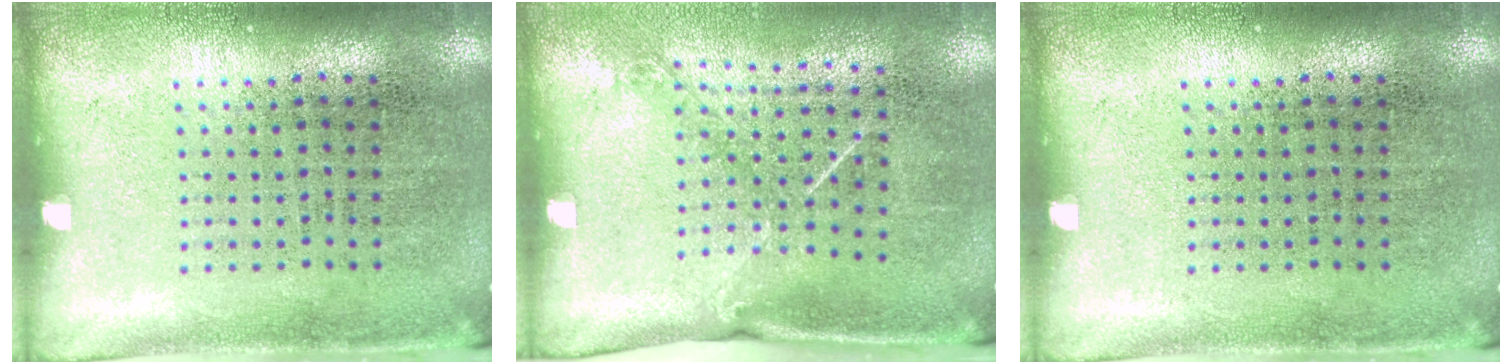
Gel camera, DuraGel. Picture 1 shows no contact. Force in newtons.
{"total": 1.4, "press": 1.0, "slide": 1.0}
{"total": 0.0}